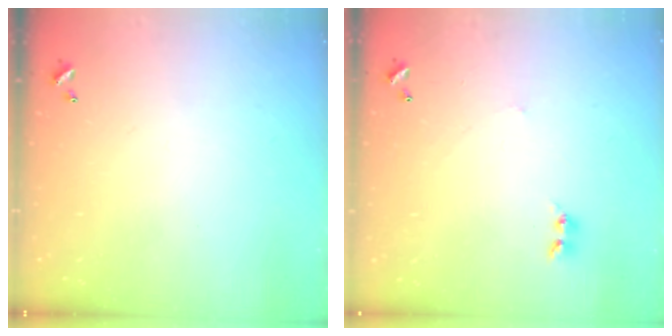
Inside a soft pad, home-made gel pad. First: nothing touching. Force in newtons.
{"total": 2.9, "press": 2.8, "slide": 0.4}